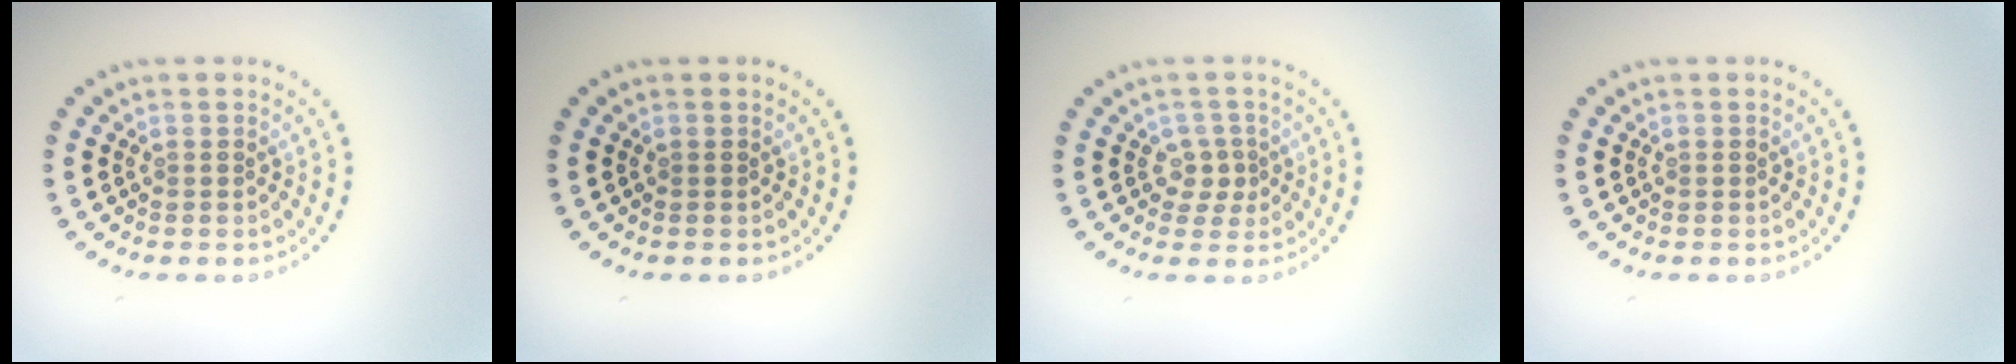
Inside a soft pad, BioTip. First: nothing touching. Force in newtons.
{"total": 0.0}
{"total": 1.7, "press": 1.3, "slide": 1.1}
{"total": 0.0}